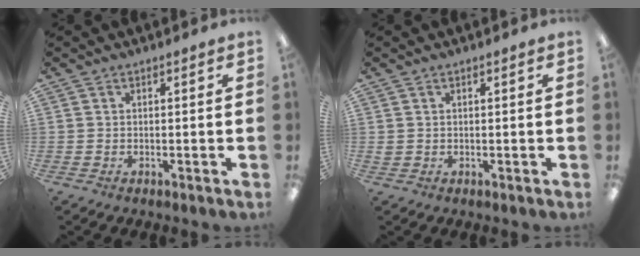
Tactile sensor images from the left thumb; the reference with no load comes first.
{"total": 1.0, "force": [0.4, 0.8, 0.4], "torque": [-0.008, 0.004, 0.007]}